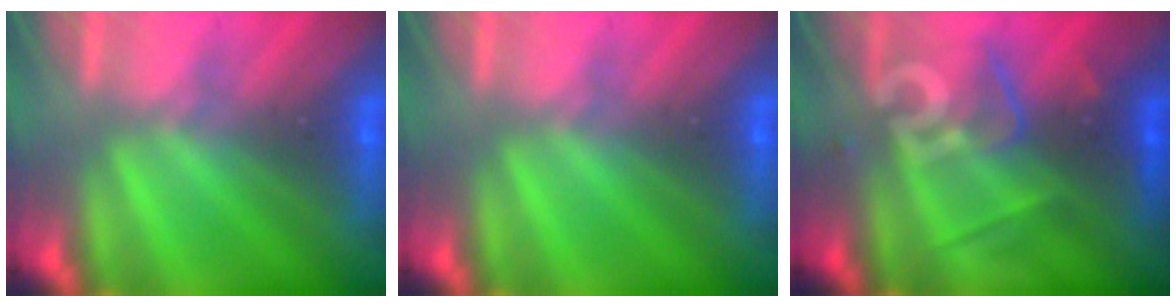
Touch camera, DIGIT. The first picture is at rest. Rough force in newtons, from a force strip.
{"total": 0.0}
{"total": 2.6}